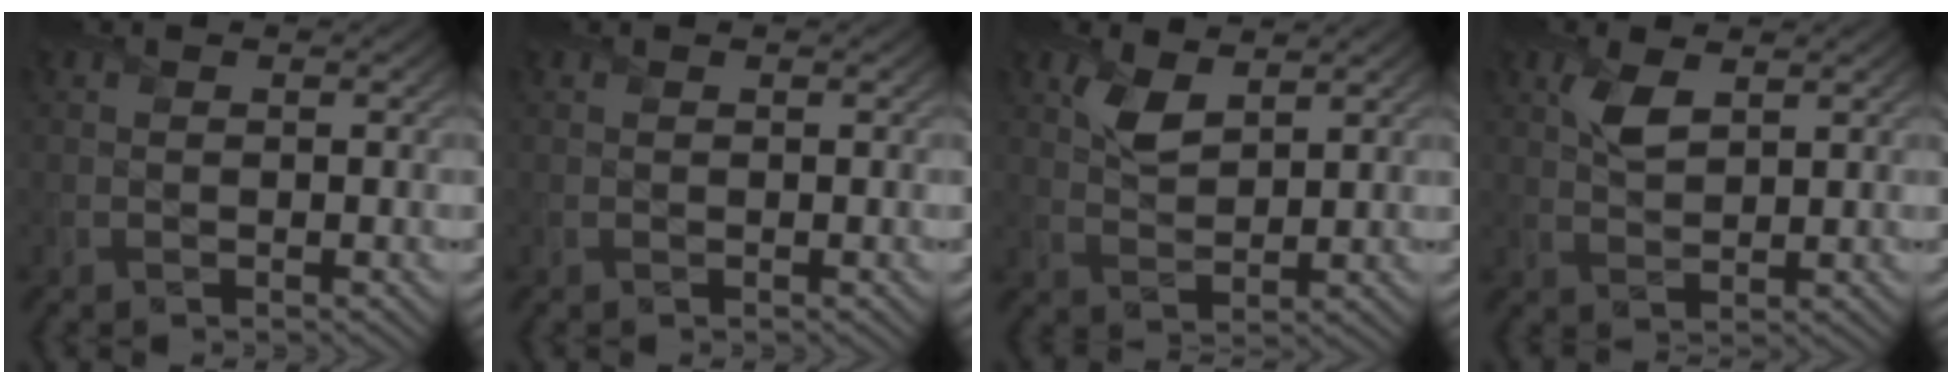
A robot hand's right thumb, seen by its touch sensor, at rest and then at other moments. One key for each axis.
{"total": 0.0}
{"total": 3.9, "fx": 2.5, "fy": 1.8, "fz": 2.4, "tx": -0.060, "ty": -0.003, "tz": 0.049}
{"total": 3.3, "fx": 1.8, "fy": 1.5, "fz": 2.4, "tx": -0.059, "ty": 0.003, "tz": 0.035}